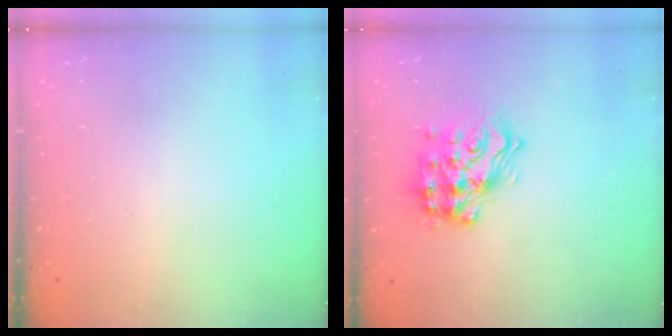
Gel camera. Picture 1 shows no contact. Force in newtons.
{"total": 17.9, "press": 17.9, "slide": 1.0}